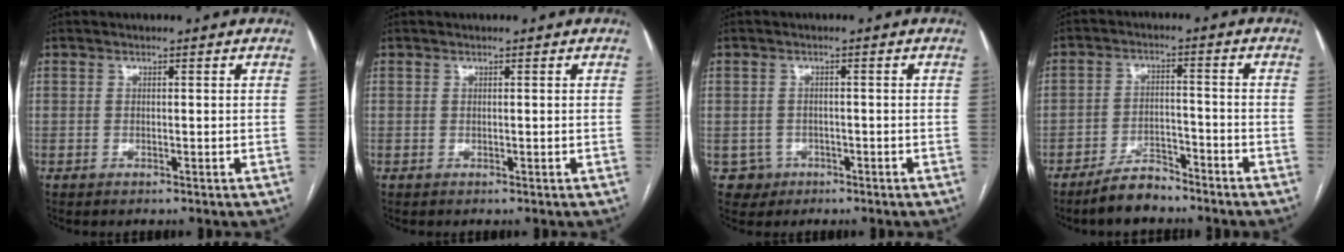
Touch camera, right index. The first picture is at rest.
{"total": 0.0}
{"total": 3.1, "force": [-1.2, 2.8, -0.4], "torque": [0.014, 0.014, -0.016]}
{"total": 5.8, "force": [-5.0, 2.0, 2.0], "torque": [-0.039, -0.002, -0.088]}